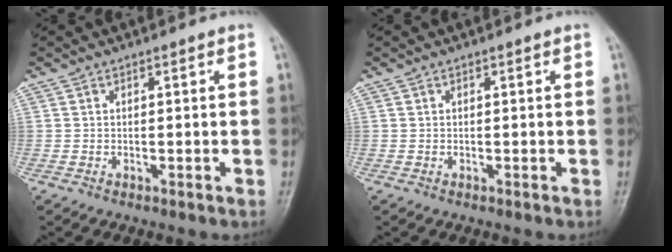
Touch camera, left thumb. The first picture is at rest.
{"total": 0.0}